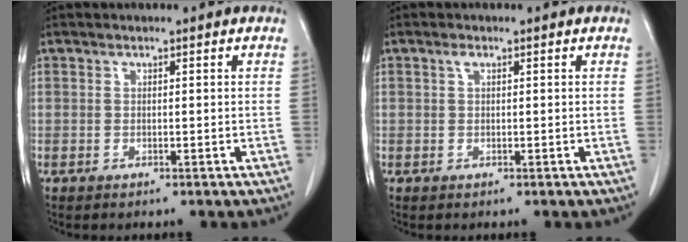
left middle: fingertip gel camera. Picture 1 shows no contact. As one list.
[{"total": 0.8, "force": [0.4, 0.3, 0.6], "torque": [-0.013, 0.003, 0.006]}]